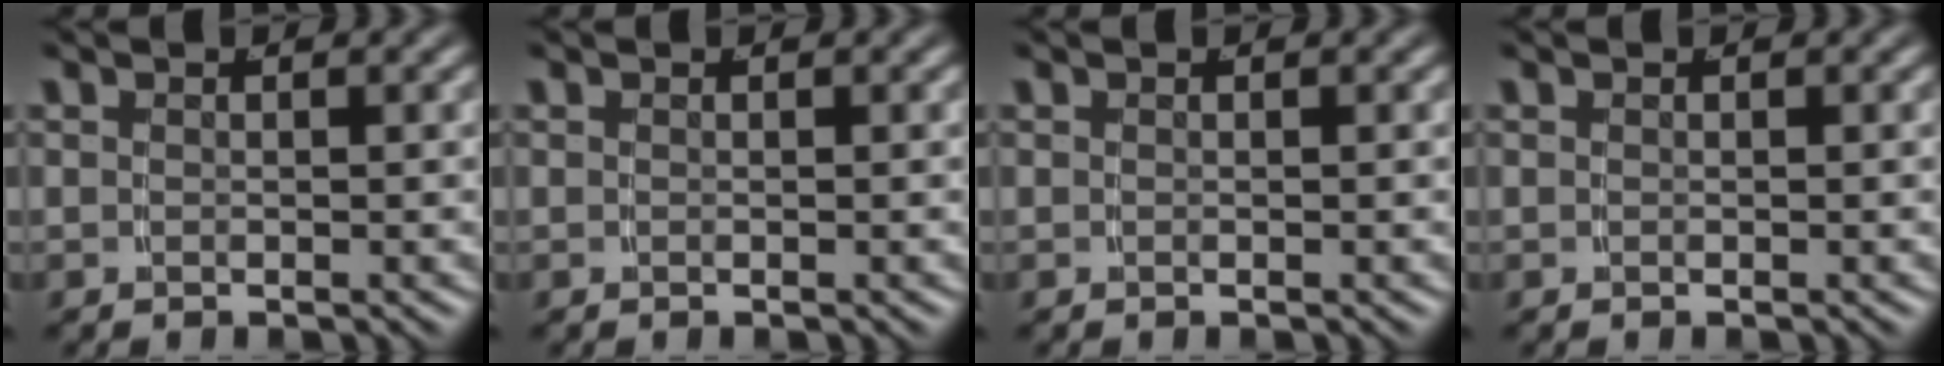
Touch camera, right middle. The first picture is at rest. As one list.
[{"total": 0.0}, {"total": 0.0}, {"total": 0.0}]